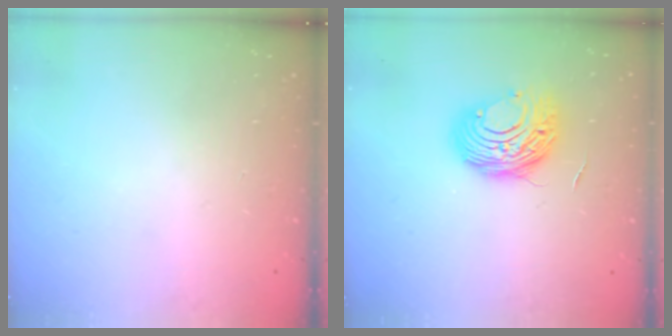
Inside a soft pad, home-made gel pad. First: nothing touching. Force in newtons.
{"total": 10.0, "press": 10.0, "slide": 0.8}